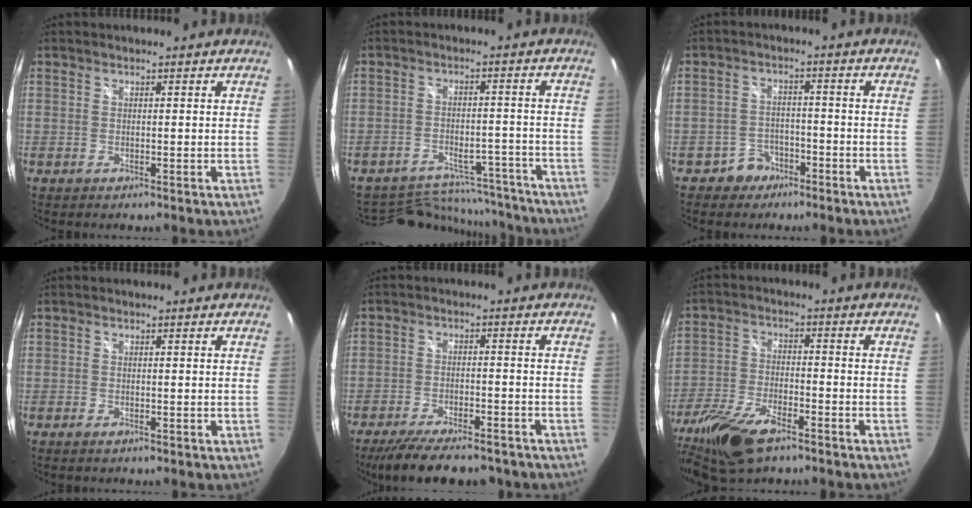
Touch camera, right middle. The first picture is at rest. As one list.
[{"total": 18.4, "force": [-16.1, 7.3, 5.0], "torque": [-0.114, 0.032, -0.198]}, {"total": 4.6, "force": [-3.2, 3.3, 0.4], "torque": [-0.016, 0.013, -0.048]}, {"total": 0.7, "force": [-0.5, 0.3, 0.4], "torque": [-0.007, -0.004, -0.010]}, {"total": 14.3, "force": [-11.6, 4.0, 7.2], "torque": [-0.145, -0.028, -0.175]}, {"total": 14.0, "force": [-9.4, 5.5, 8.8], "torque": [-0.205, -0.033, -0.183]}]